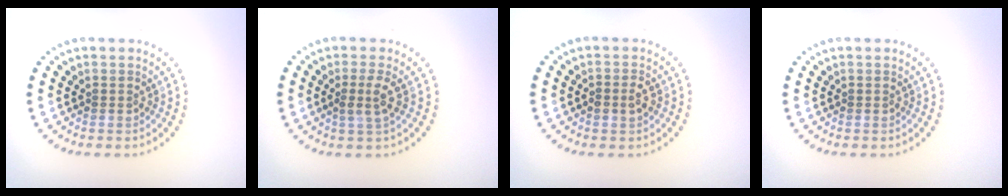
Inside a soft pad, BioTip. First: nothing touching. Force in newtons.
{"total": 1.9, "press": 1.5, "slide": 1.1}
{"total": 1.6, "press": 1.5, "slide": 0.1}
{"total": 0.0}